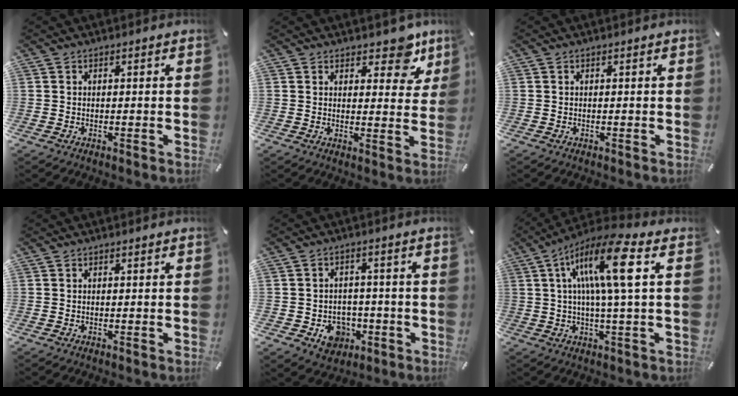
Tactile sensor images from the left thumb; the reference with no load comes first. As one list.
[{"total": 8.8, "force": [5.9, 4.9, 4.2], "torque": [-0.028, -0.040, 0.100]}, {"total": 0.0}, {"total": 0.0}, {"total": 7.2, "force": [-2.3, 6.3, 2.7], "torque": [-0.038, 0.017, -0.035]}, {"total": 15.3, "force": [4.0, 2.2, 14.6], "torque": [-0.280, 0.000, 0.054]}]